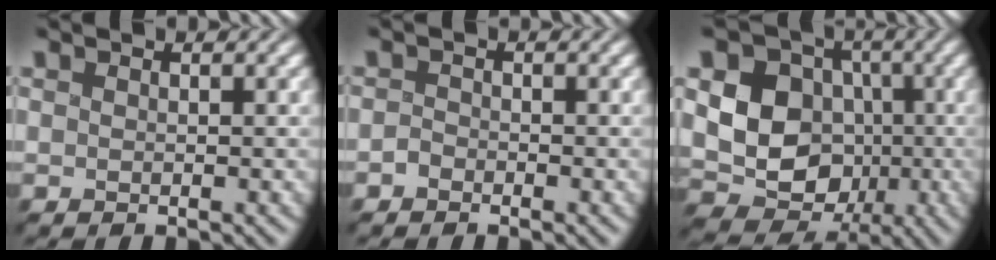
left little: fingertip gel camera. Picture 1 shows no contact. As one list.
[{"total": 1.2, "force": [-1.1, 0.6, 0.1], "torque": [0.005, -0.002, -0.027]}, {"total": 11.9, "force": [-0.3, 10.5, 5.7], "torque": [-0.110, 0.016, -0.032]}]